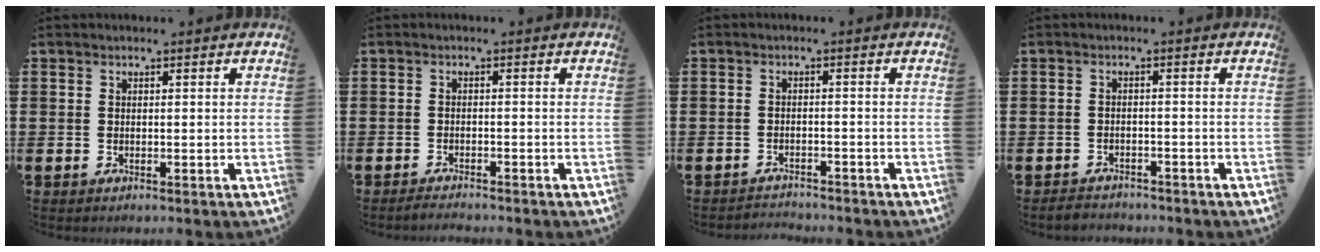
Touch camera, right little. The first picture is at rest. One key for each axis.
{"total": 1.3, "fx": -1.3, "fy": 0.0, "fz": 0.1, "tx": -0.004, "ty": 0.001, "tz": -0.026}
{"total": 1.7, "fx": -1.7, "fy": -0.1, "fz": -0.3, "tx": 0.000, "ty": 0.005, "tz": -0.039}
{"total": 1.5, "fx": -1.4, "fy": 0.3, "fz": -0.1, "tx": -0.004, "ty": 0.004, "tz": -0.032}